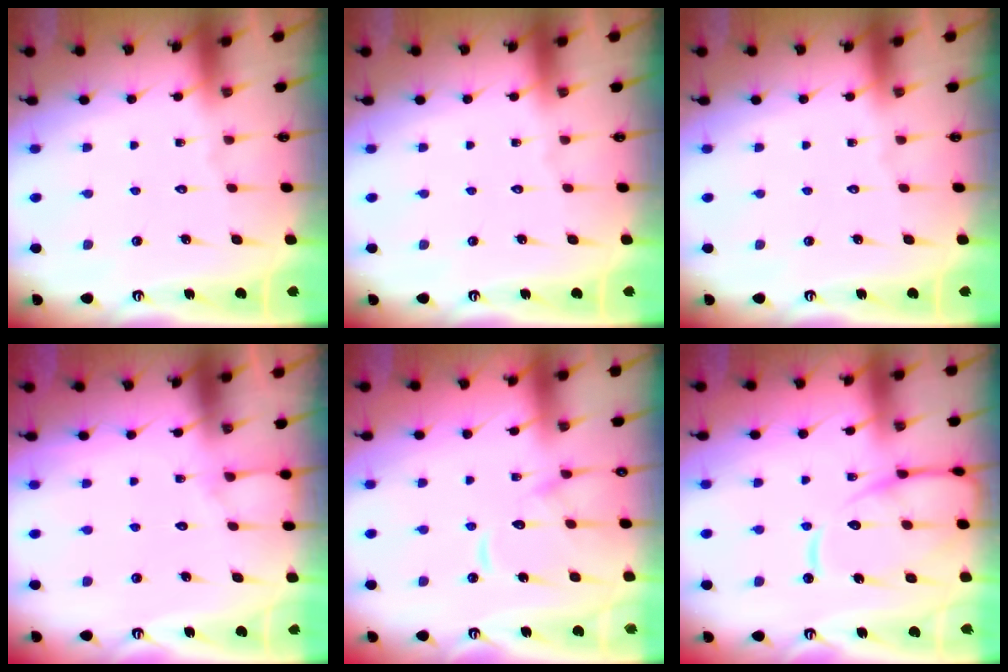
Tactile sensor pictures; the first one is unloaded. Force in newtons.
{"total": 0.0}
{"total": 0.0}
{"total": 3.9, "press": 3.9, "slide": 0.4}
{"total": 11.4, "press": 11.4, "slide": 1.1}
{"total": 13.6, "press": 13.5, "slide": 1.3}